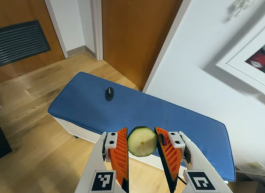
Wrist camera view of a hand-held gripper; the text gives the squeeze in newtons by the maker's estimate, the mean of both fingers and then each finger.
{"total": 10.7, "left": 11.2, "right": 10.2}